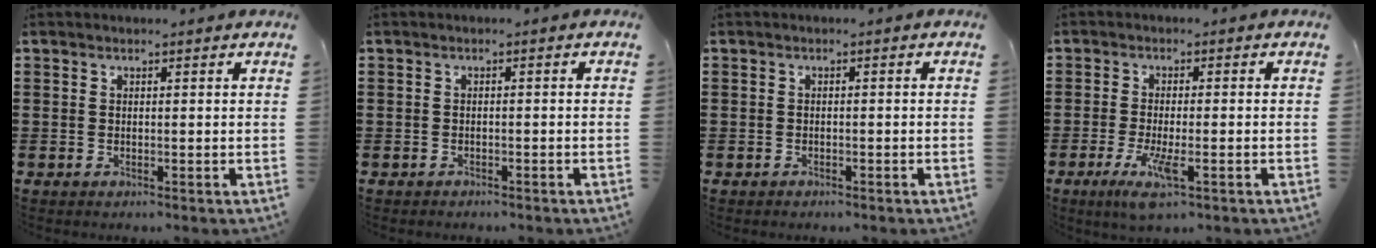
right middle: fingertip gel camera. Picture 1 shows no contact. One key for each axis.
{"total": 0.7, "fx": -0.7, "fy": 0.3, "fz": 0.0, "tx": -0.001, "ty": 0.001, "tz": -0.016}
{"total": 0.8, "fx": -0.6, "fy": 0.5, "fz": -0.1, "tx": 0.001, "ty": 0.004, "tz": -0.015}
{"total": 5.2, "fx": -2.1, "fy": 0.9, "fz": 4.6, "tx": -0.101, "ty": -0.019, "tz": -0.039}